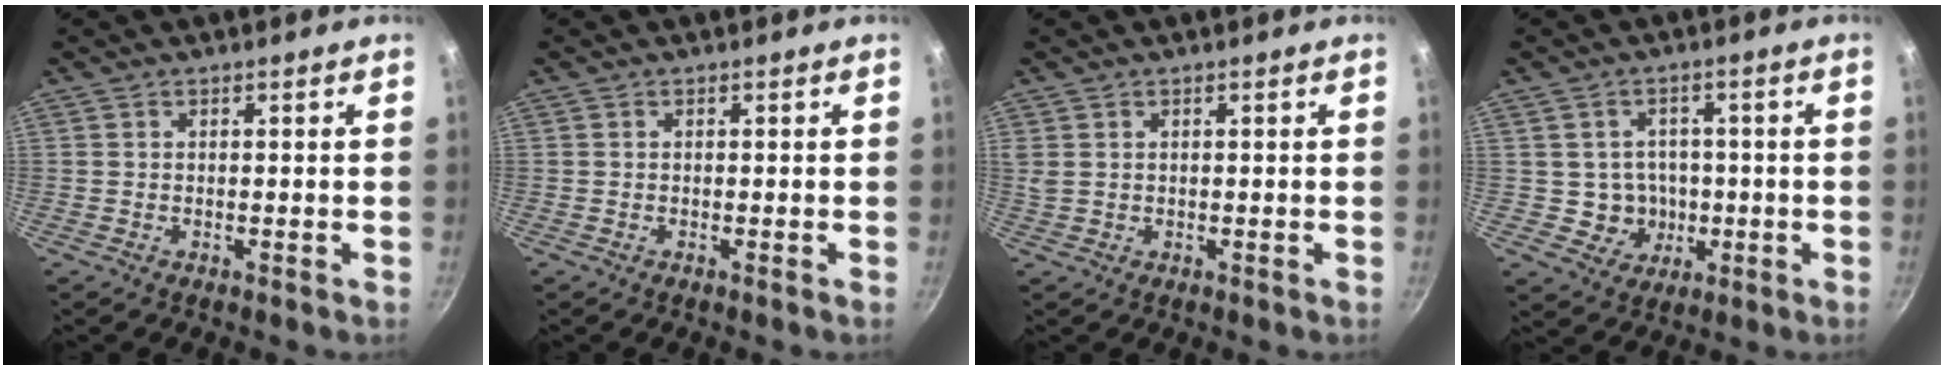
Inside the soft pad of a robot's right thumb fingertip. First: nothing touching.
{"total": 0.0}
{"total": 1.6, "force": [0.6, 1.1, 0.9], "torque": [-0.016, 0.002, 0.015]}
{"total": 6.2, "force": [-0.7, 6.0, 1.5], "torque": [0.007, 0.014, -0.002]}